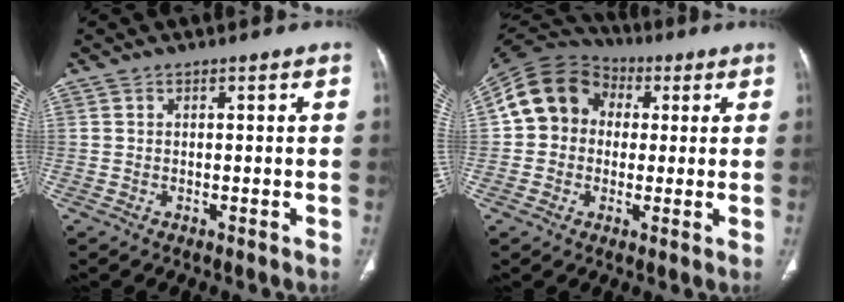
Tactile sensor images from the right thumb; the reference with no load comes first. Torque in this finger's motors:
{"motor_torque": [-0.40, 0.73, 0.80, -0.59, 0.10]}